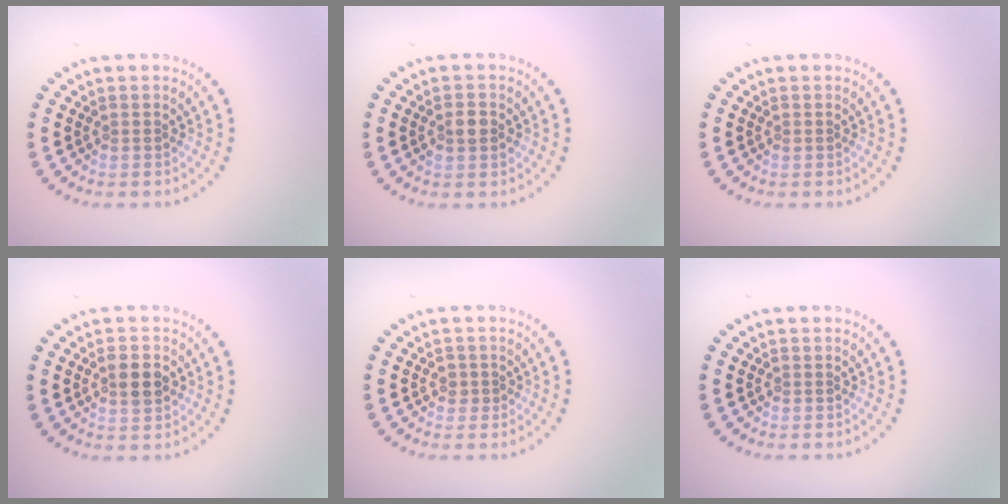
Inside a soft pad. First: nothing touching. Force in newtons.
{"total": 2.2, "press": 2.2, "slide": 0.2}
{"total": 0.0}
{"total": 2.5, "press": 2.5, "slide": 0.2}
{"total": 1.0, "press": 0.9, "slide": 0.3}
{"total": 0.0}